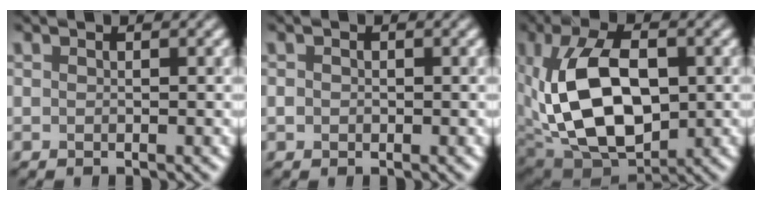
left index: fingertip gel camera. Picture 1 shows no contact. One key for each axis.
{"total": 0.7, "fx": -0.1, "fy": 0.6, "fz": 0.3, "tx": -0.005, "ty": -0.001, "tz": -0.003}
{"total": 12.6, "fx": 0.1, "fy": 7.6, "fz": 10.1, "tx": -0.193, "ty": 0.001, "tz": 0.005}